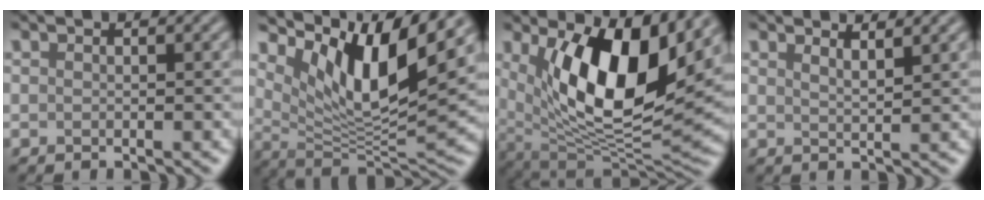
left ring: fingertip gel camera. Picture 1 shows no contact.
{"total": 10.3, "force": [5.3, 2.8, 8.3], "torque": [-0.144, -0.015, 0.104]}
{"total": 11.9, "force": [3.6, 5.0, 10.2], "torque": [-0.170, -0.024, 0.067]}
{"total": 2.2, "force": [1.8, 0.6, 1.2], "torque": [-0.005, 0.005, 0.018]}